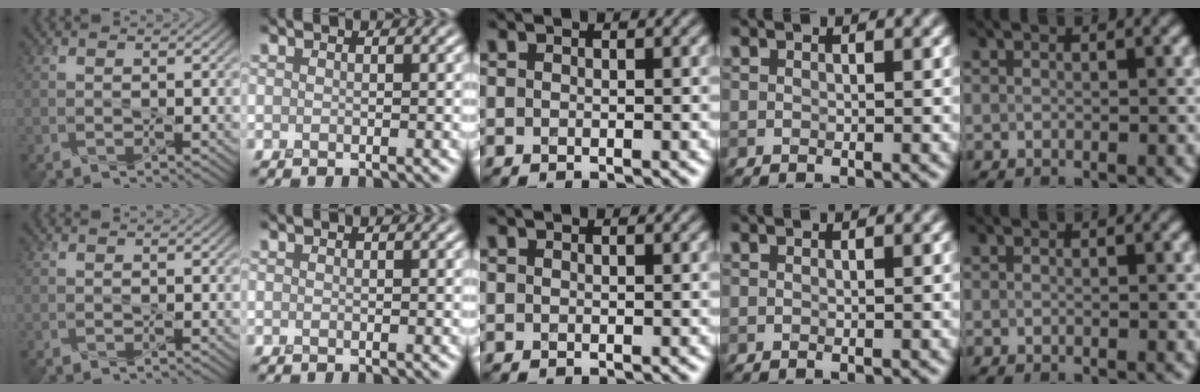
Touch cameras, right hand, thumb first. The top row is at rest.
{}